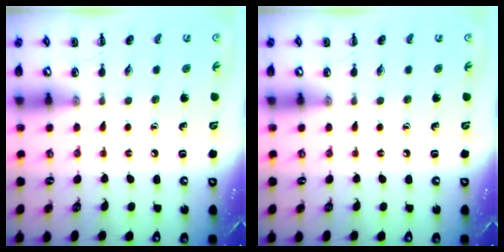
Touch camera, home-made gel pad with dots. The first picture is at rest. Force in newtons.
{"total": 0.0}